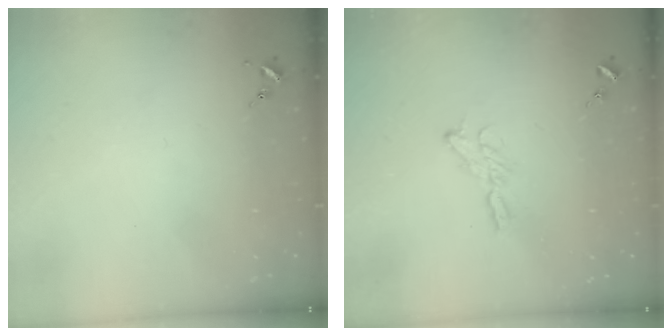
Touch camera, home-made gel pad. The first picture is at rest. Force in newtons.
{"total": 6.3, "press": 6.3, "slide": 0.3}